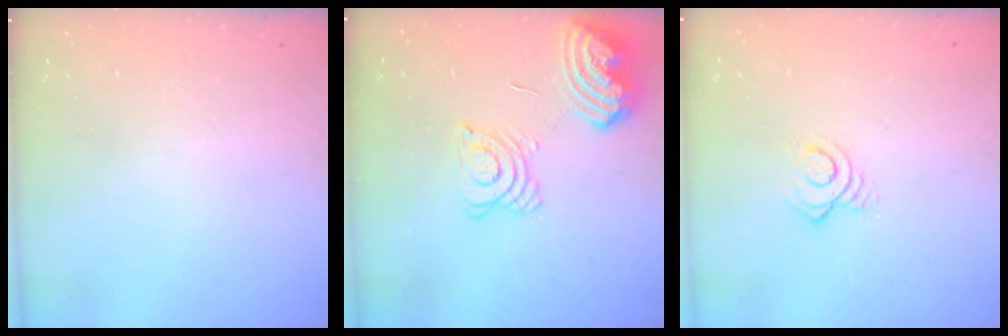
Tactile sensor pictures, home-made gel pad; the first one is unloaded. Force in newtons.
{"total": 14.4, "press": 14.3, "slide": 1.5}
{"total": 6.5, "press": 6.4, "slide": 0.8}